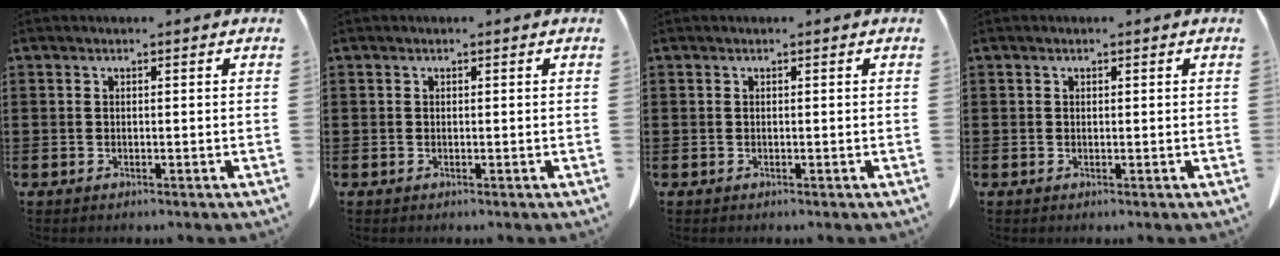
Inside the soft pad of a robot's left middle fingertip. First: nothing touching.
{"total": 0.0}
{"total": 0.0}
{"total": 0.0}